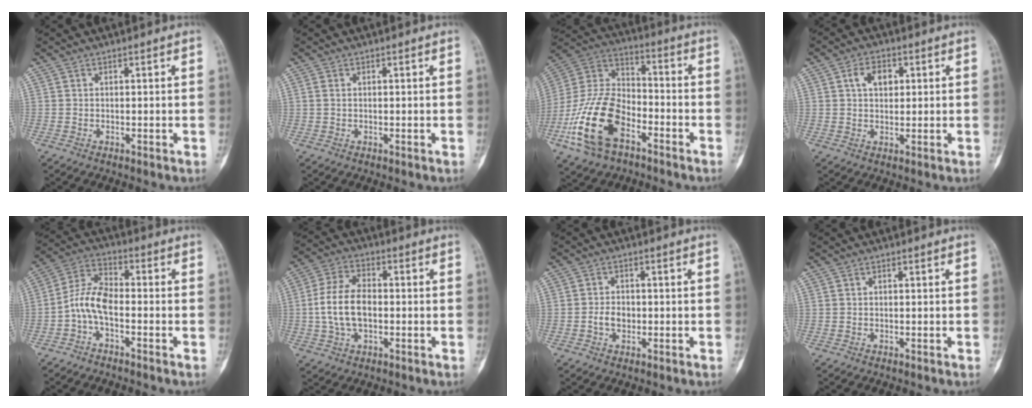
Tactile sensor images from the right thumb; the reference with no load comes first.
{"total": 0.9, "force": [0.2, 0.7, 0.6], "torque": [-0.017, 0.000, 0.006]}
{"total": 19.2, "force": [-8.6, 10.8, 13.4], "torque": [-0.266, 0.052, -0.165]}
{"total": 5.1, "force": [1.4, 3.4, 3.6], "torque": [-0.052, 0.004, 0.022]}
{"total": 7.3, "force": [-2.3, 3.5, 6.0], "torque": [-0.123, 0.035, -0.054]}
{"total": 10.6, "force": [-0.8, 6.4, 8.4], "torque": [-0.161, 0.019, -0.017]}
{"total": 3.3, "force": [-0.7, 2.4, 2.1], "torque": [-0.029, 0.008, -0.014]}
{"total": 0.0}